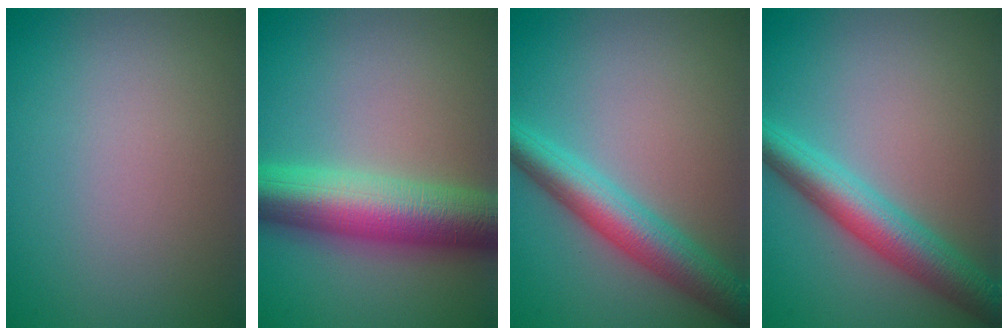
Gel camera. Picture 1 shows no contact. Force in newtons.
{"total": 9.4, "press": 9.4, "slide": 0.0}
{"total": 5.6, "press": 5.6, "slide": 0.0}
{"total": 5.6, "press": 5.6, "slide": 0.0}